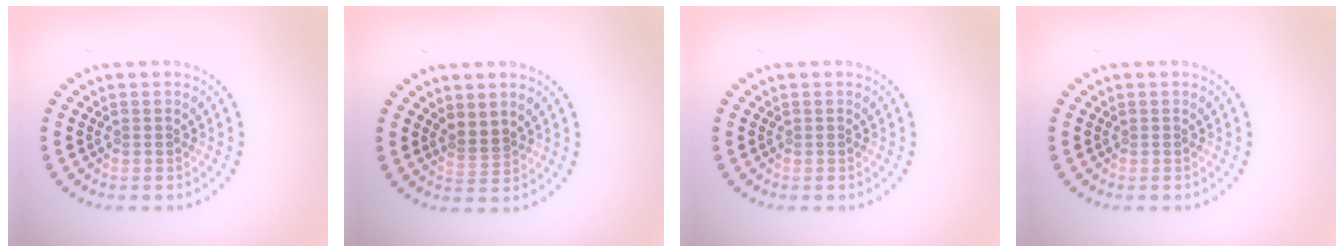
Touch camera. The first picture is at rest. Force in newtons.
{"total": 1.8, "press": 1.4, "slide": 1.1}
{"total": 0.0}
{"total": 0.0}